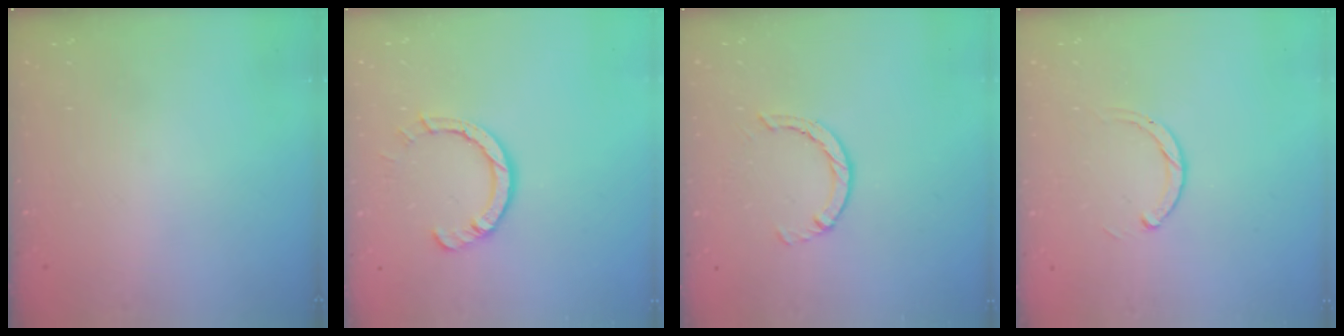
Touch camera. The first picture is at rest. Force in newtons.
{"total": 5.5, "press": 5.5, "slide": 0.4}
{"total": 2.5, "press": 2.4, "slide": 0.4}
{"total": 2.3, "press": 2.3, "slide": 0.3}